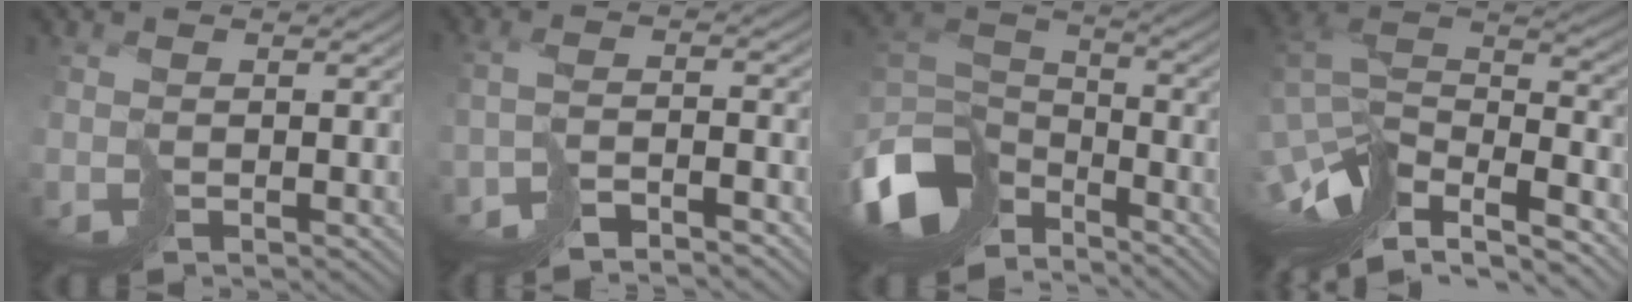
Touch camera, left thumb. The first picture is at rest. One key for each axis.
{"total": 5.2, "fx": -4.8, "fy": 0.3, "fz": 1.9, "tx": -0.030, "ty": 0.007, "tz": -0.089}
{"total": 13.0, "fx": -8.6, "fy": 6.9, "fz": 6.8, "tx": -0.188, "ty": -0.011, "tz": -0.168}
{"total": 14.0, "fx": -8.5, "fy": 6.4, "fz": 9.2, "tx": -0.244, "ty": -0.014, "tz": -0.125}